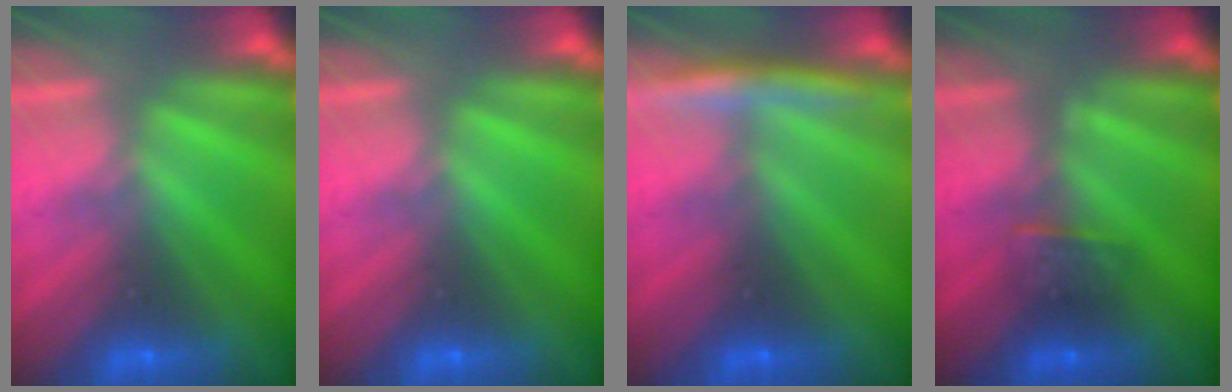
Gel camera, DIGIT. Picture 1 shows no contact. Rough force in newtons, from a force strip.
{"total": 0.0}
{"total": 4.1}
{"total": 2.5}